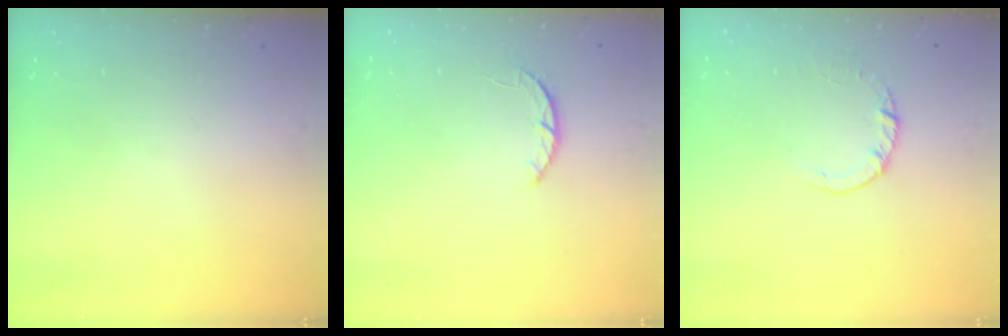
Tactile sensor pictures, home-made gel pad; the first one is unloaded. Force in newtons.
{"total": 2.6, "press": 2.5, "slide": 0.4}
{"total": 2.5, "press": 2.5, "slide": 0.2}